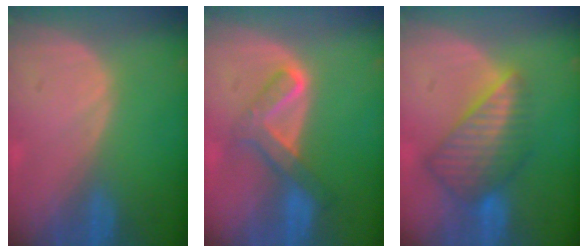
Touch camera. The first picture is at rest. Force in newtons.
{"total": 5.7, "press": 5.6, "slide": 1.0}
{"total": 8.4, "press": 7.3, "slide": 4.1}